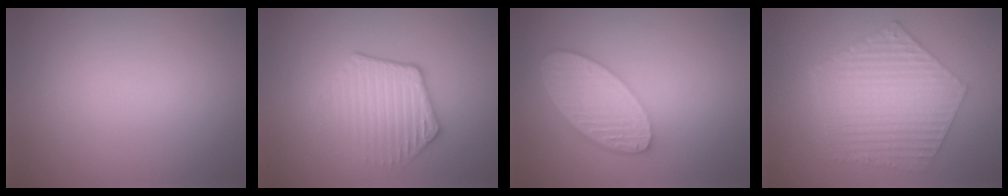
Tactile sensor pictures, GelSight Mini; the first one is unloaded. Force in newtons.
{"total": 3.5, "press": 3.1, "slide": 1.7}
{"total": 5.8, "press": 4.5, "slide": 3.7}
{"total": 6.2, "press": 4.8, "slide": 4.0}